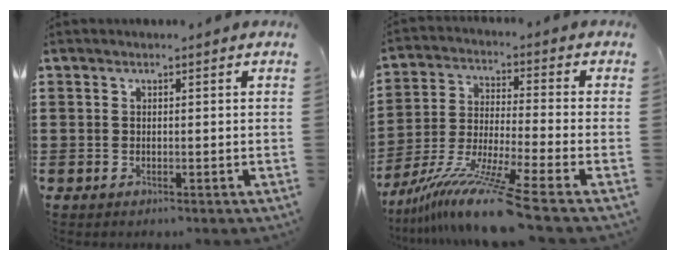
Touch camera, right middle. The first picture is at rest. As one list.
[{"total": 12.1, "force": [-9.4, -0.8, 7.5], "torque": [-0.146, -0.005, -0.182]}]